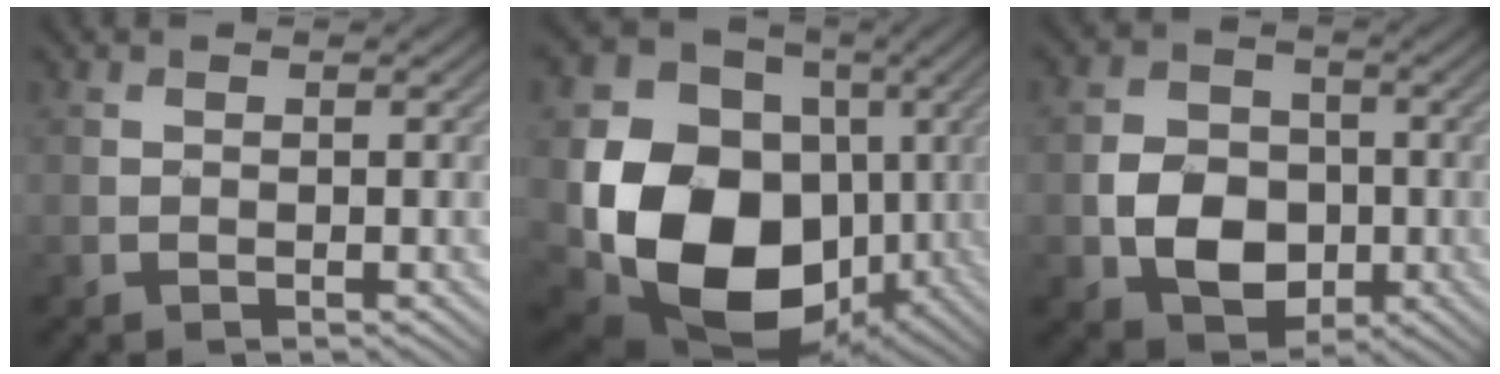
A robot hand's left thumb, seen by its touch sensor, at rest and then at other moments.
{"total": 17.6, "force": [-2.3, 14.0, 10.4], "torque": [-0.210, -0.045, -0.026]}
{"total": 7.3, "force": [-1.6, 5.8, 4.1], "torque": [-0.080, -0.007, -0.038]}